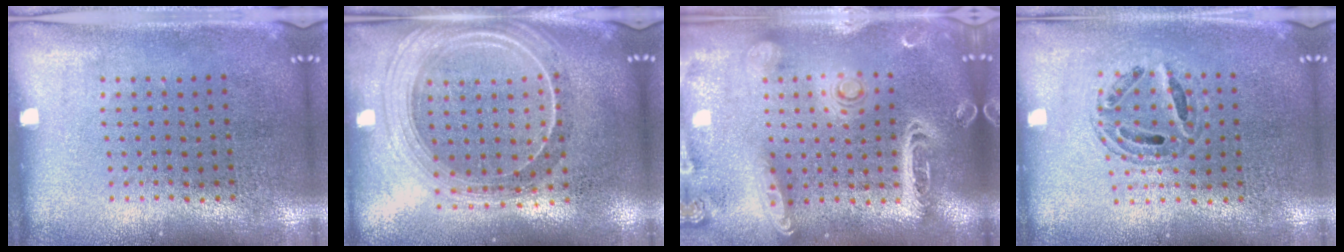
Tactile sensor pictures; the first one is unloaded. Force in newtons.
{"total": 2.4, "press": 2.0, "slide": 1.3}
{"total": 3.0, "press": 2.5, "slide": 1.6}
{"total": 0.7, "press": 0.7, "slide": 0.2}